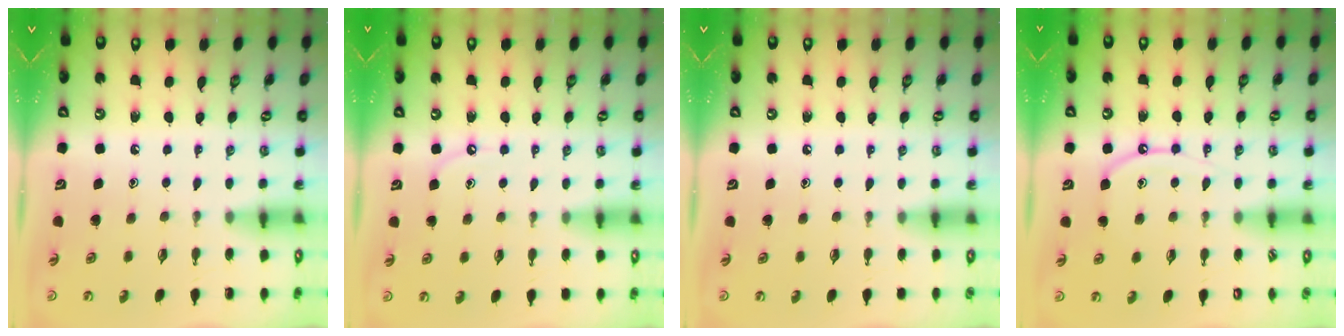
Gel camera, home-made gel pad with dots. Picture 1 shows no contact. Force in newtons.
{"total": 5.0, "press": 4.9, "slide": 0.7}
{"total": 4.2, "press": 4.1, "slide": 0.6}
{"total": 8.8, "press": 8.8, "slide": 0.6}